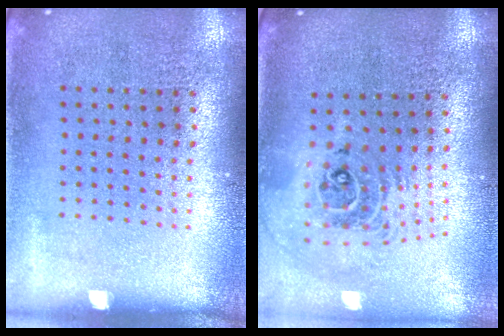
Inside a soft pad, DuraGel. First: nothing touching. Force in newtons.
{"total": 2.4, "press": 1.8, "slide": 1.6}